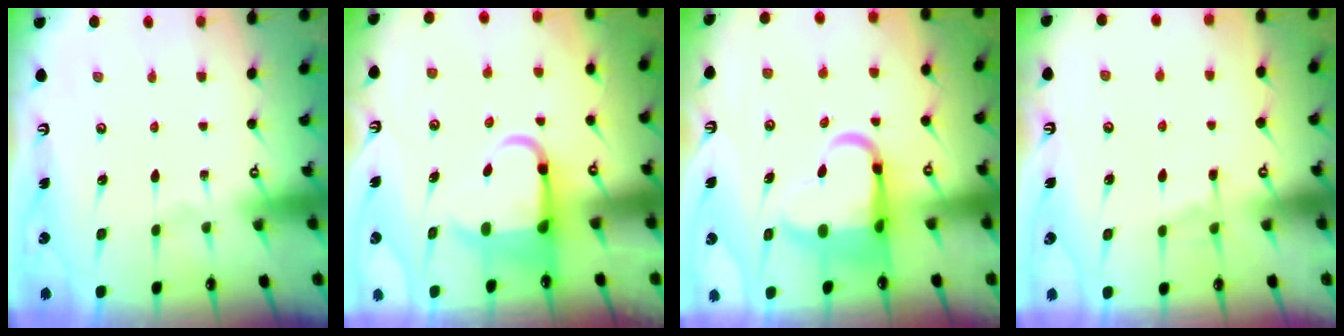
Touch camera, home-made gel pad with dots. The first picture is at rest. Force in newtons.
{"total": 6.5, "press": 6.3, "slide": 1.4}
{"total": 8.7, "press": 8.3, "slide": 2.6}
{"total": 3.3, "press": 3.3, "slide": 0.3}